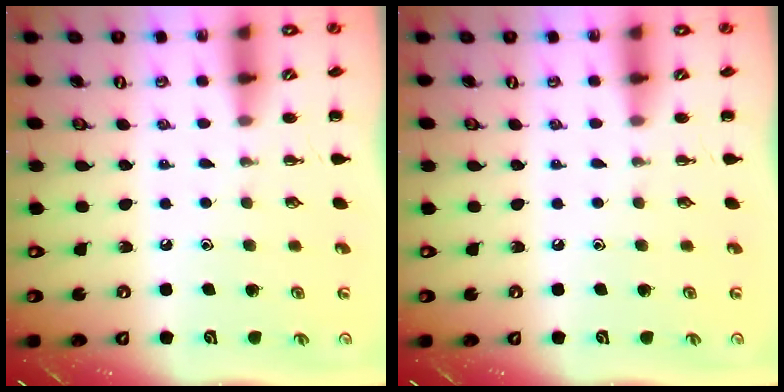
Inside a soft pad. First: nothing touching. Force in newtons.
{"total": 0.0}